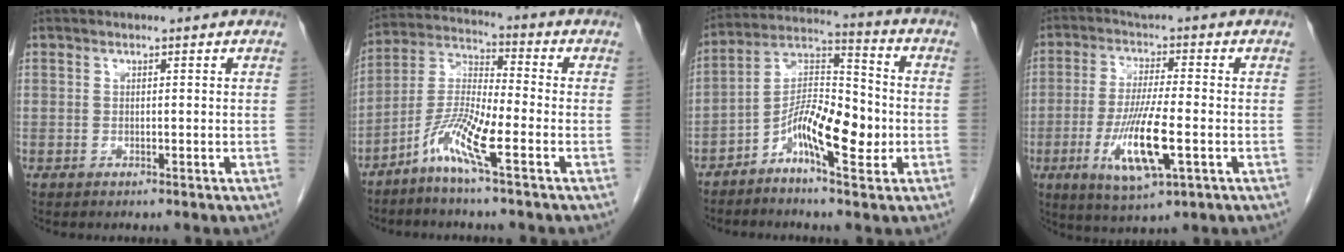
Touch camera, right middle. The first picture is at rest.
{"total": 8.4, "force": [-4.5, 0.1, 7.2], "torque": [-0.152, -0.004, -0.097]}
{"total": 10.8, "force": [-3.8, 3.2, 9.6], "torque": [-0.172, 0.019, -0.069]}
{"total": 10.4, "force": [-2.8, 1.0, 9.9], "torque": [-0.198, -0.021, -0.047]}